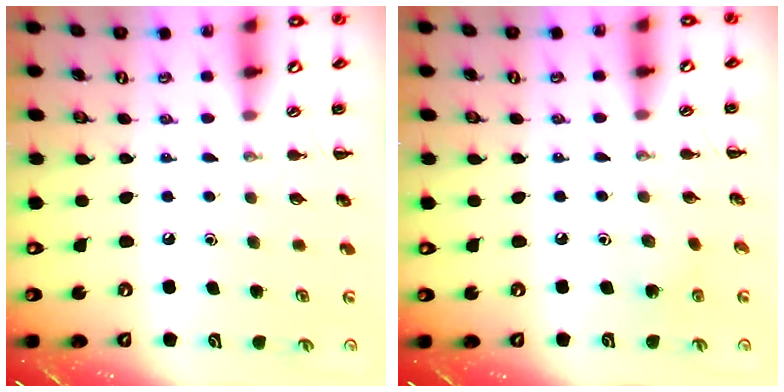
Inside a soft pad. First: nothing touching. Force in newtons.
{"total": 1.5, "press": 1.4, "slide": 0.5}